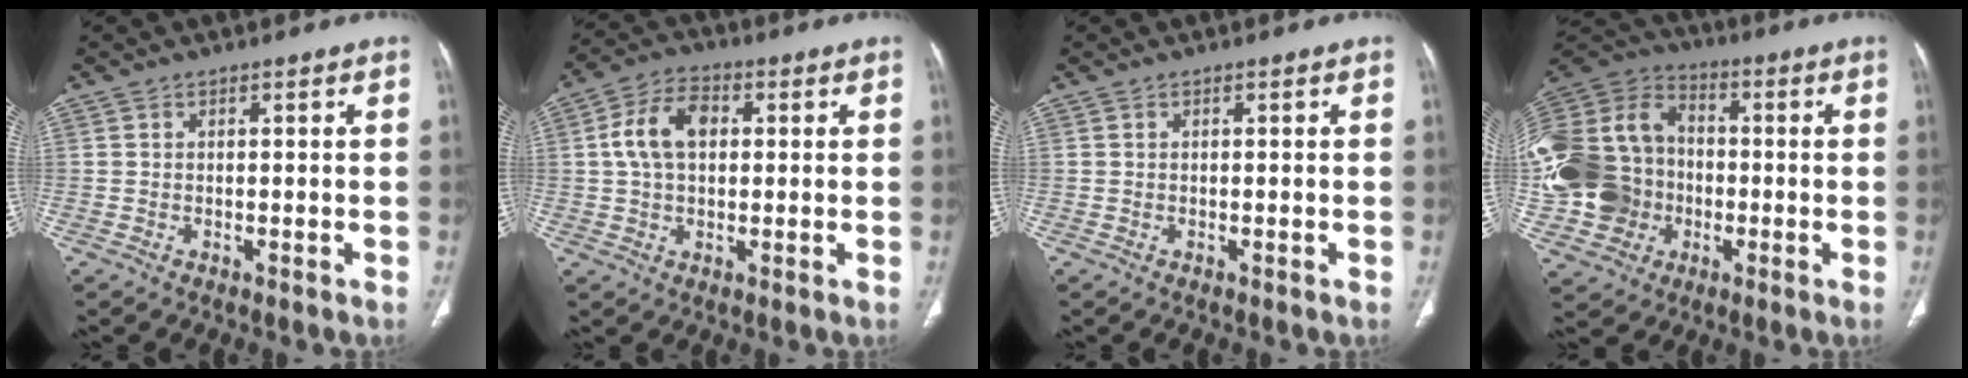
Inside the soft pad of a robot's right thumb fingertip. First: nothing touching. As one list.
[{"total": 9.1, "force": [1.5, 5.9, 6.8], "torque": [-0.125, 0.019, 0.024]}, {"total": 0.0}, {"total": 27.3, "force": [-3.3, 22.9, 14.4], "torque": [-0.338, 0.063, -0.057]}]